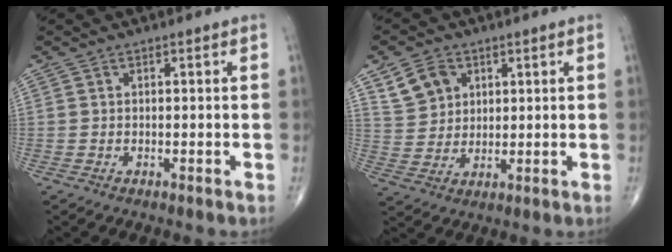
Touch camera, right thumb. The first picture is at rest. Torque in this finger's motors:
{"motor_torque": [-0.36, 0.36, 0.01, 0.01, 0.01]}